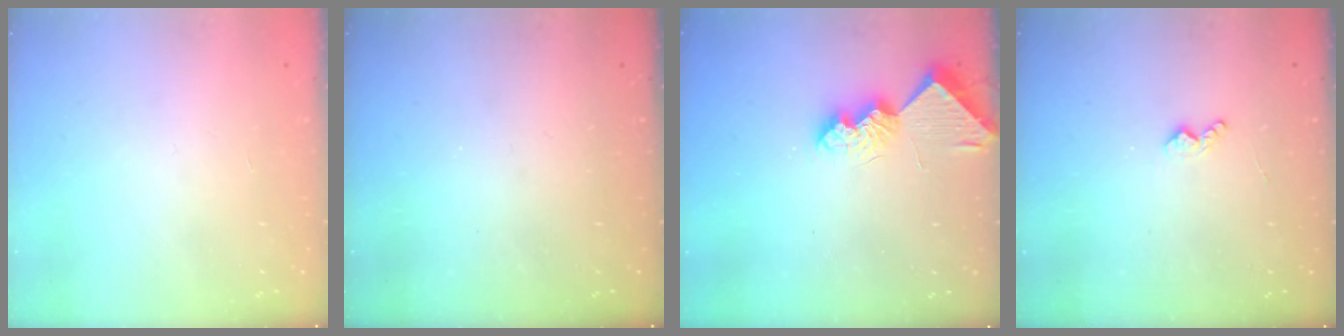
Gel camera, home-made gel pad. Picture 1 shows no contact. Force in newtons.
{"total": 0.0}
{"total": 8.6, "press": 8.6, "slide": 0.3}
{"total": 4.2, "press": 4.2, "slide": 0.5}